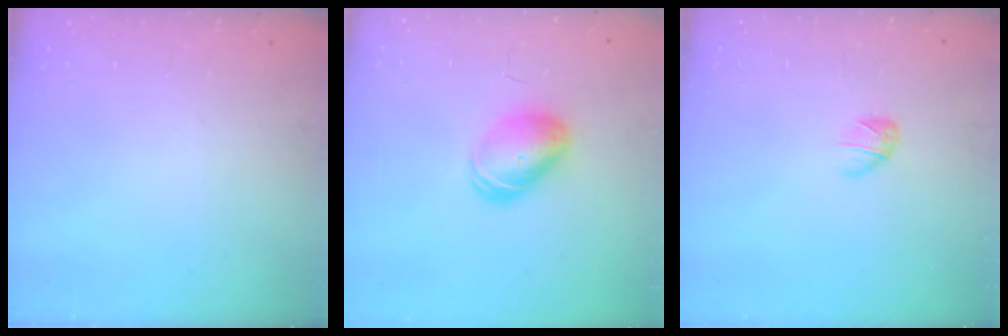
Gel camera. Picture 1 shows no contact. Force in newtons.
{"total": 9.2, "press": 9.1, "slide": 1.5}
{"total": 3.3, "press": 3.2, "slide": 0.8}